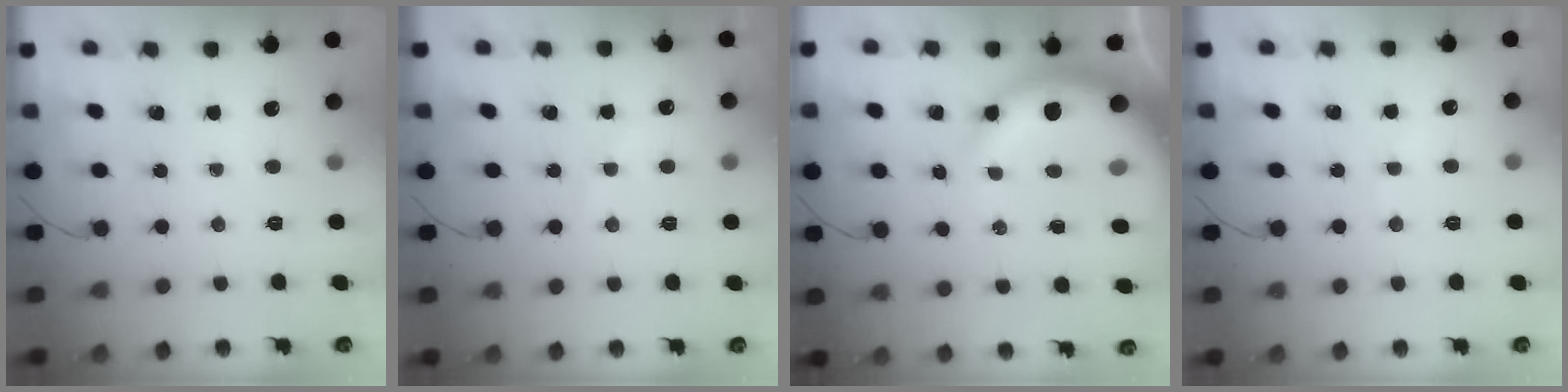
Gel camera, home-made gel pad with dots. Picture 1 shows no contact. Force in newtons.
{"total": 5.1, "press": 5.0, "slide": 0.8}
{"total": 13.0, "press": 12.7, "slide": 2.8}
{"total": 3.8, "press": 3.8, "slide": 0.6}